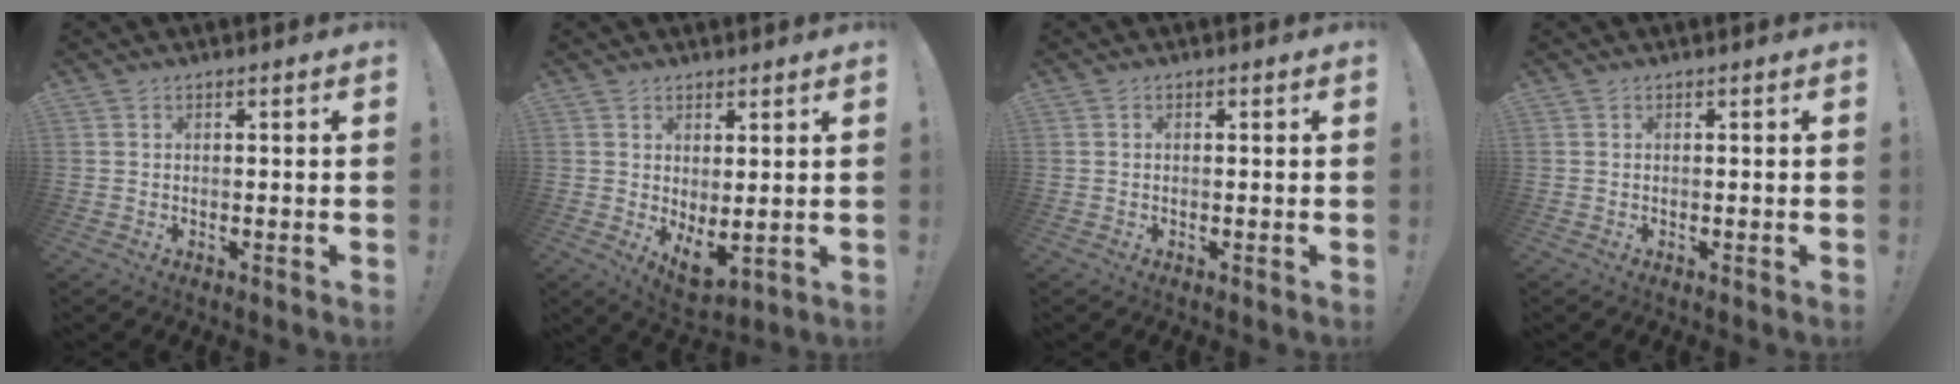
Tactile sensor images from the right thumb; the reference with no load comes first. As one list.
[{"total": 5.4, "force": [1.8, 2.7, 4.4], "torque": [-0.054, -0.025, 0.044]}, {"total": 0.0}, {"total": 0.0}]